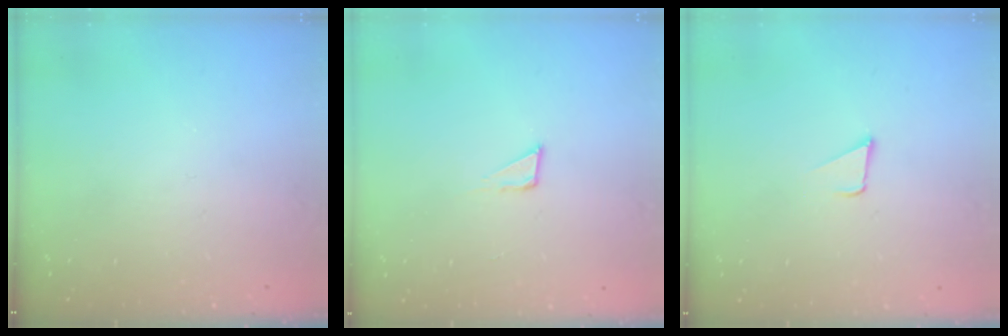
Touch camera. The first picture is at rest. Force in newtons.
{"total": 2.3, "press": 2.3, "slide": 0.1}
{"total": 1.7, "press": 1.7, "slide": 0.1}